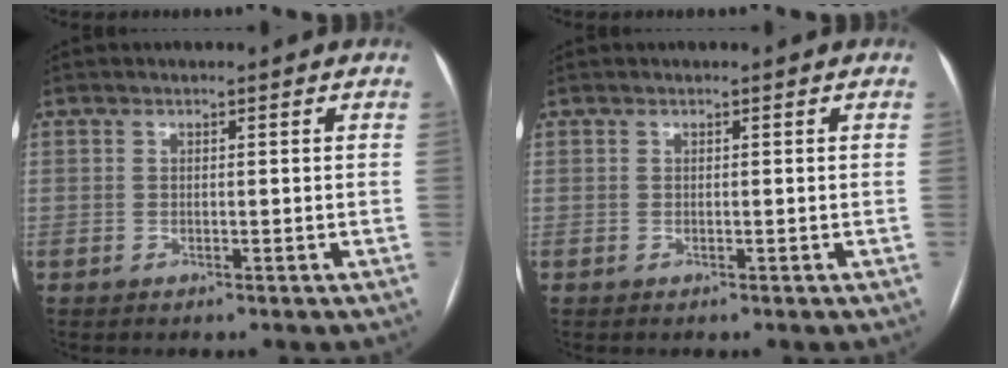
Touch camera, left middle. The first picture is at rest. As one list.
[{"total": 0.0}]